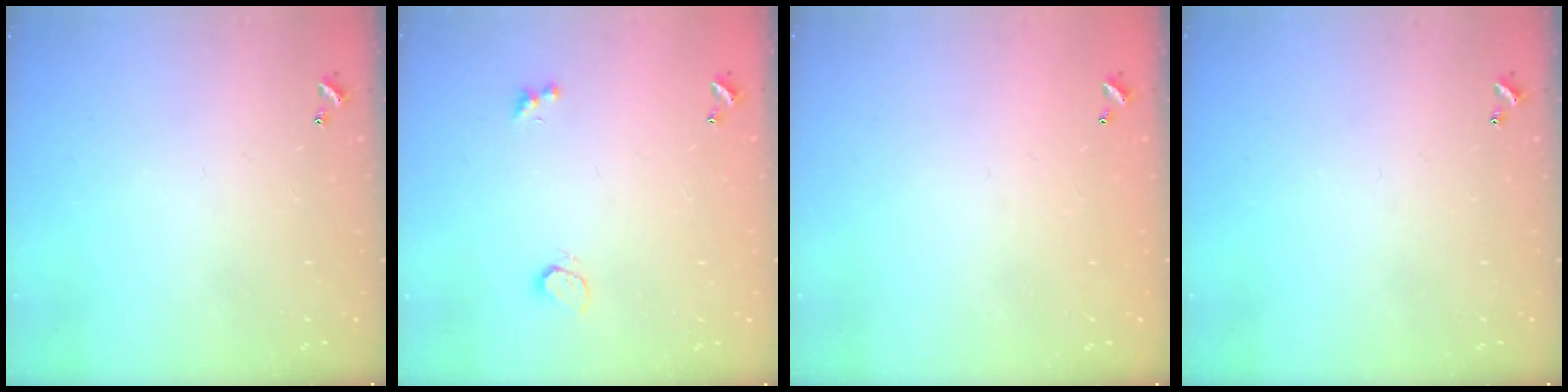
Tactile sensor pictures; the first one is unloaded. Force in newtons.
{"total": 2.1, "press": 1.8, "slide": 1.2}
{"total": 2.7, "press": 2.7, "slide": 0.1}
{"total": 0.0}